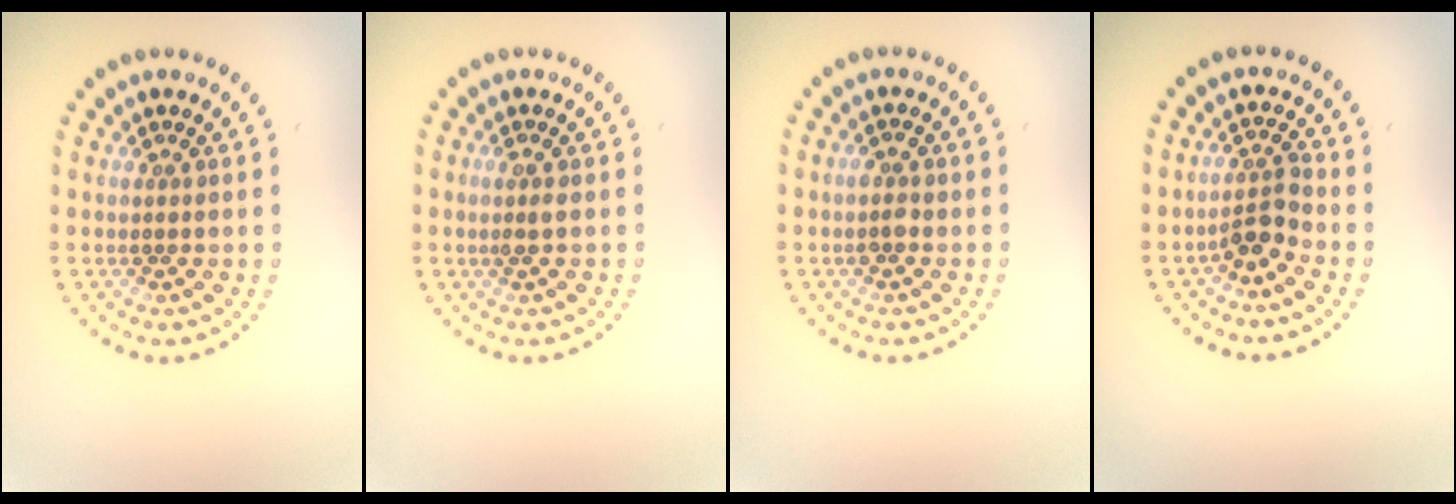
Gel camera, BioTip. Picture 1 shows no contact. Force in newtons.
{"total": 1.0, "press": 0.8, "slide": 0.6}
{"total": 1.3, "press": 1.3, "slide": 0.4}
{"total": 2.4, "press": 1.8, "slide": 1.6}